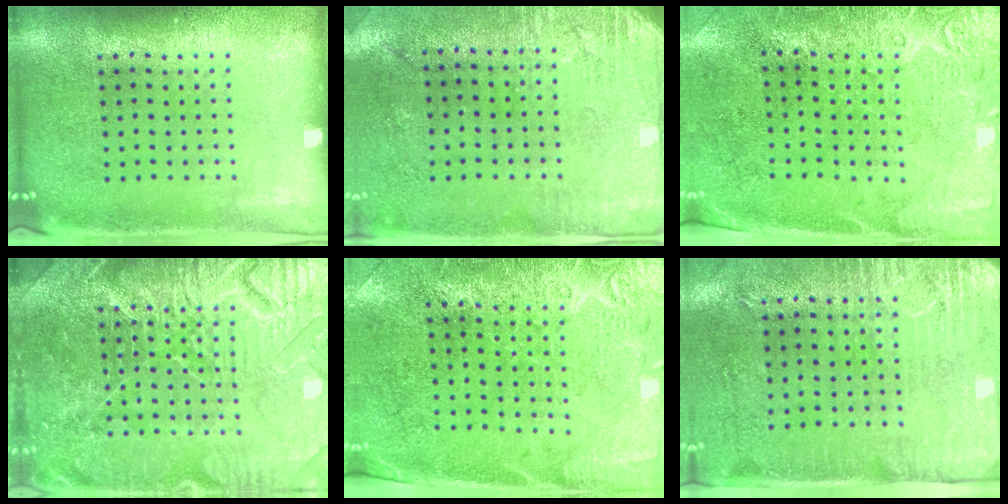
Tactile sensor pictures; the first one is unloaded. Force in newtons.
{"total": 2.7, "press": 2.3, "slide": 1.4}
{"total": 2.7, "press": 2.4, "slide": 1.2}
{"total": 5.4, "press": 5.3, "slide": 0.7}
{"total": 2.7, "press": 2.4, "slide": 1.2}
{"total": 2.9, "press": 2.4, "slide": 1.6}